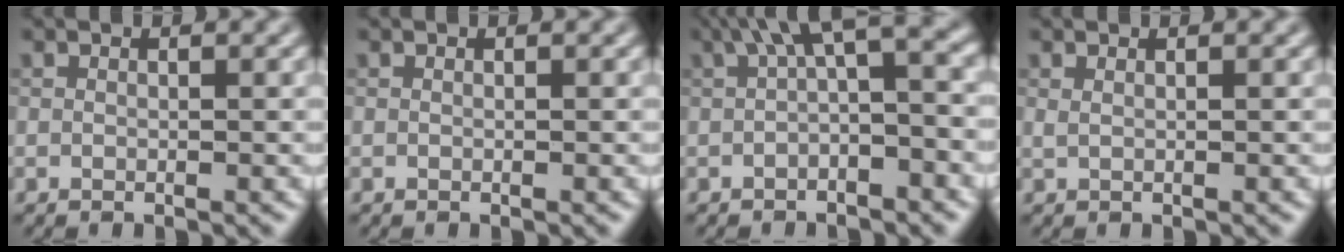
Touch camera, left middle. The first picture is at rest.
{"total": 0.0}
{"total": 5.4, "force": [1.2, 1.8, 5.0], "torque": [-0.069, 0.020, 0.005]}
{"total": 0.7, "force": [0.4, 0.3, 0.5], "torque": [-0.010, 0.002, 0.001]}